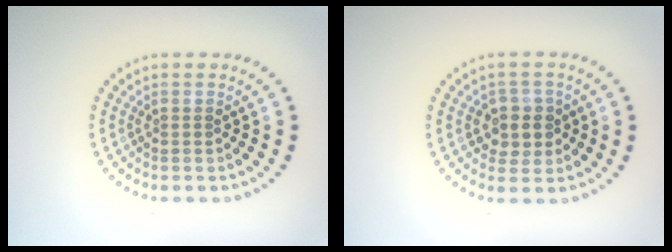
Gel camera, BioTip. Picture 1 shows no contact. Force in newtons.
{"total": 2.8, "press": 2.6, "slide": 0.8}